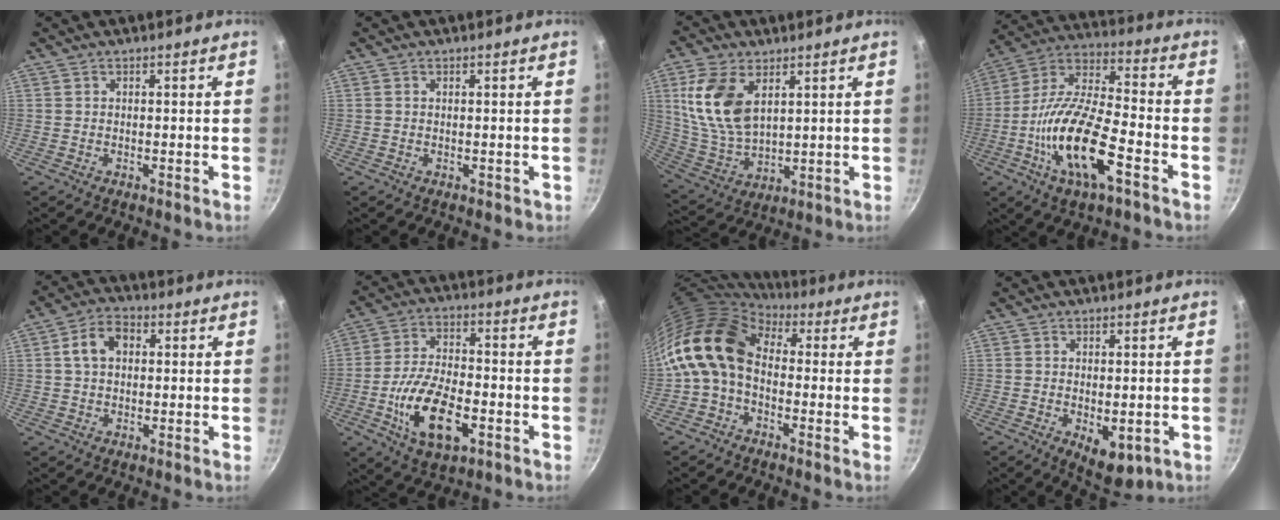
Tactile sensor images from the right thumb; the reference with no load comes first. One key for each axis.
{"total": 0.9, "fx": 0.1, "fy": 0.7, "fz": 0.4, "tx": 0.000, "ty": 0.003, "tz": 0.003}
{"total": 14.0, "fx": 4.8, "fy": 8.0, "fz": 10.4, "tx": -0.199, "ty": -0.021, "tz": 0.107}
{"total": 19.0, "fx": -7.0, "fy": 6.9, "fz": 16.2, "tx": -0.308, "ty": 0.032, "tz": -0.146}
{"total": 6.9, "fx": 1.2, "fy": 4.9, "fz": 4.7, "tx": -0.065, "ty": 0.018, "tz": 0.012}
{"total": 15.1, "fx": -4.8, "fy": 7.6, "fz": 12.1, "tx": -0.216, "ty": 0.023, "tz": -0.087}
{"total": 12.8, "fx": 0.2, "fy": 8.9, "fz": 9.1, "tx": -0.156, "ty": 0.026, "tz": -0.020}
{"total": 7.3, "fx": -1.9, "fy": 3.9, "fz": 5.8, "tx": -0.070, "ty": -0.006, "tz": -0.014}